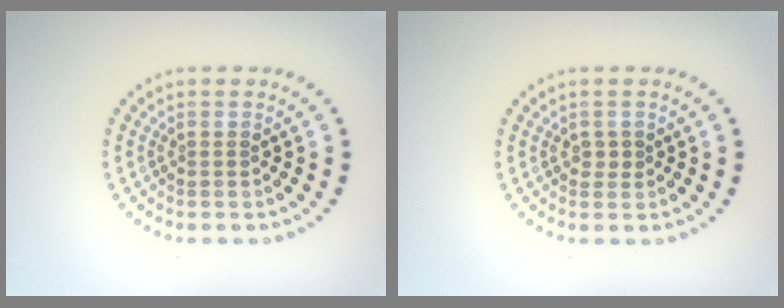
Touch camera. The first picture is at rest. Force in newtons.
{"total": 1.0, "press": 0.9, "slide": 0.3}